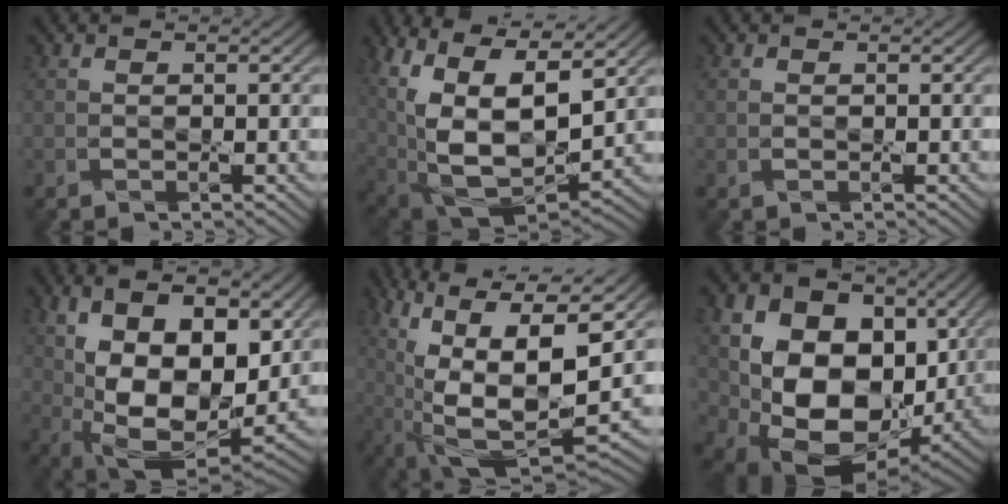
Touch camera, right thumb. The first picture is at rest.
{"total": 18.8, "force": [6.0, 10.1, 14.7], "torque": [-0.322, 0.033, 0.128]}
{"total": 0.6, "force": [-0.1, 0.4, 0.5], "torque": [-0.013, -0.002, -0.001]}
{"total": 17.4, "force": [4.0, 9.1, 14.2], "torque": [-0.244, 0.006, 0.064]}
{"total": 16.9, "force": [1.8, 7.6, 14.9], "torque": [-0.270, -0.015, 0.042]}
{"total": 18.0, "force": [1.7, 13.5, 11.7], "torque": [-0.231, -0.028, 0.045]}